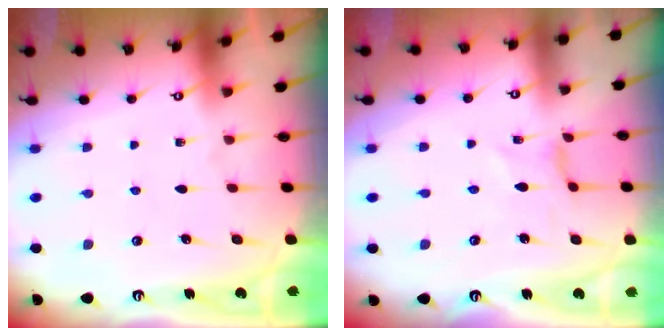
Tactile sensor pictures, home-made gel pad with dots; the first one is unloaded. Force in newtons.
{"total": 0.0}